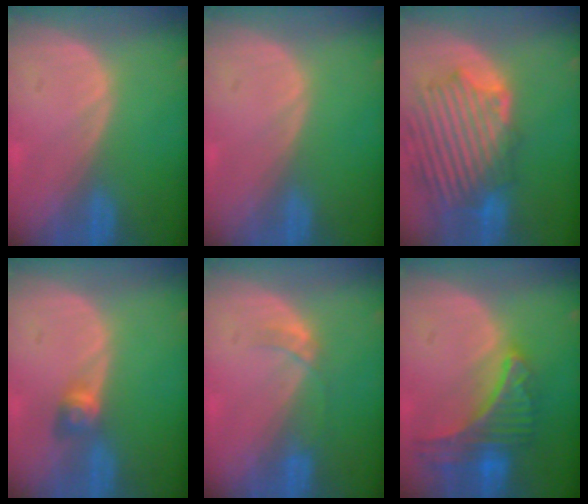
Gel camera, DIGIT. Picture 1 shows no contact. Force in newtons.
{"total": 0.0}
{"total": 11.4, "press": 10.8, "slide": 3.5}
{"total": 2.9, "press": 2.5, "slide": 1.5}
{"total": 2.7, "press": 2.4, "slide": 1.3}
{"total": 9.1, "press": 8.0, "slide": 4.3}